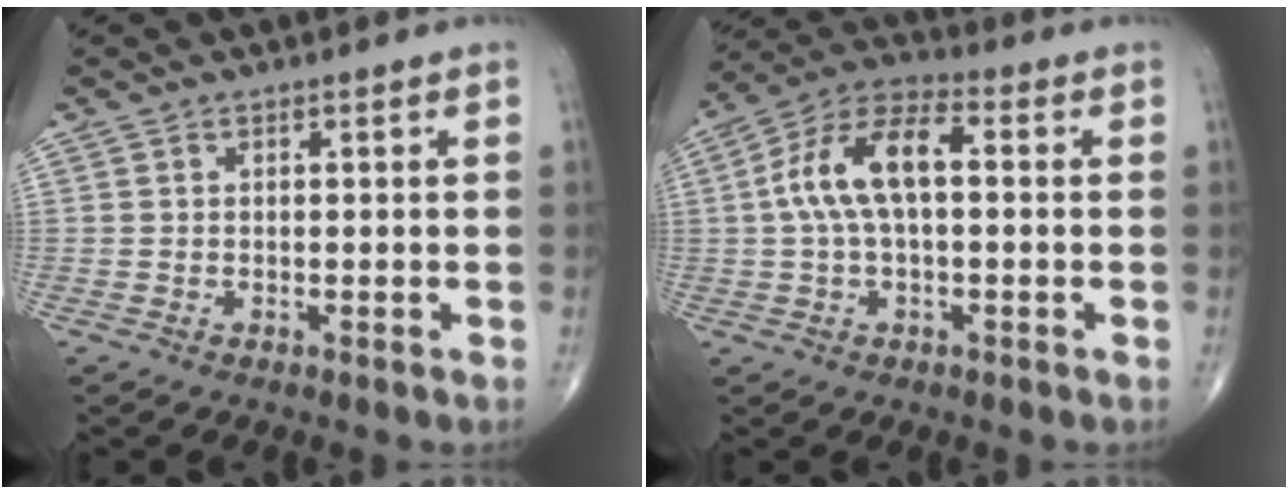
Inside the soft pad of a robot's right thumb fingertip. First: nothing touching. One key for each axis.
{"total": 11.9, "fx": 1.0, "fy": 5.7, "fz": 10.4, "tx": -0.206, "ty": 0.038, "tz": 0.011}